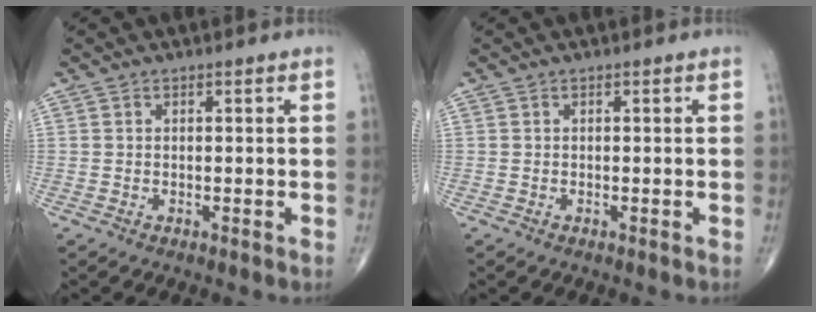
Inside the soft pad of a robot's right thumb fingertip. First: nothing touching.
{"total": 0.0}